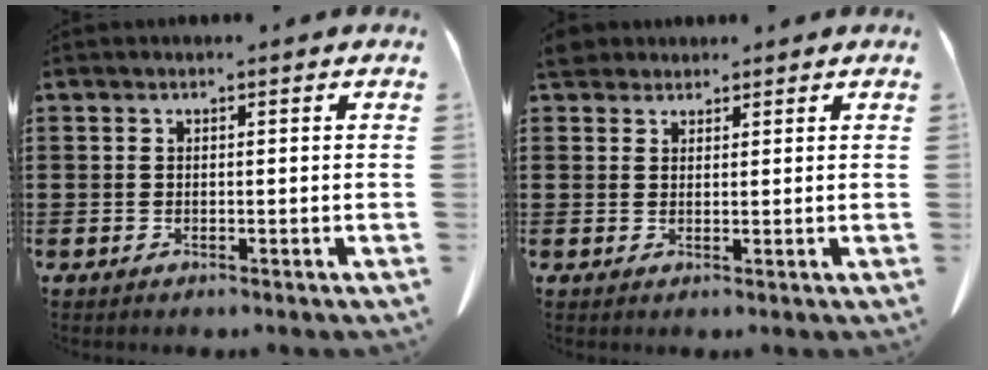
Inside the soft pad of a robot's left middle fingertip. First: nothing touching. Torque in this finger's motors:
{"motor_torque": [1.01, 0.00, 0.21, 0.13]}